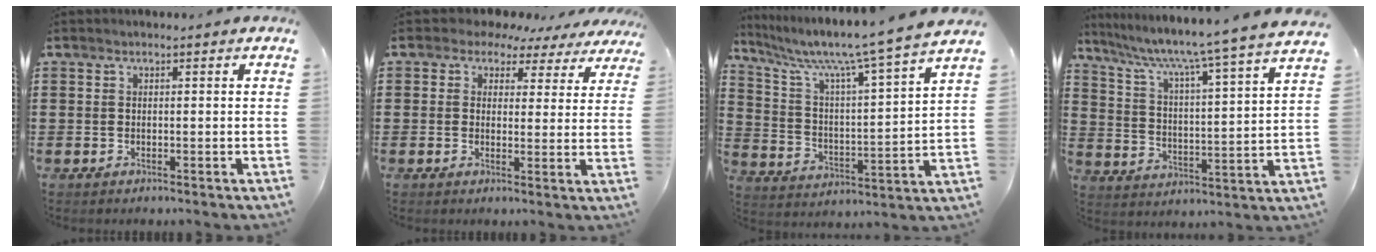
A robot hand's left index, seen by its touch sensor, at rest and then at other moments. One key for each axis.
{"total": 3.3, "fx": 2.6, "fy": 2.0, "fz": 0.7, "tx": -0.023, "ty": -0.011, "tz": 0.041}
{"total": 8.2, "fx": 6.9, "fy": -0.9, "fz": 4.3, "tx": -0.114, "ty": -0.059, "tz": 0.106}
{"total": 6.1, "fx": 5.0, "fy": -1.1, "fz": 3.3, "tx": -0.085, "ty": -0.050, "tz": 0.071}